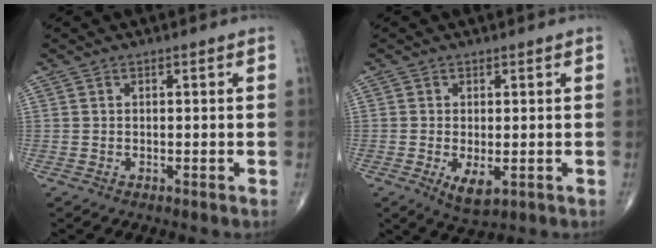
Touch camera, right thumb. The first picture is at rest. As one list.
[{"total": 4.3, "force": [-1.1, 1.9, 3.7], "torque": [-0.065, -0.011, -0.011]}]